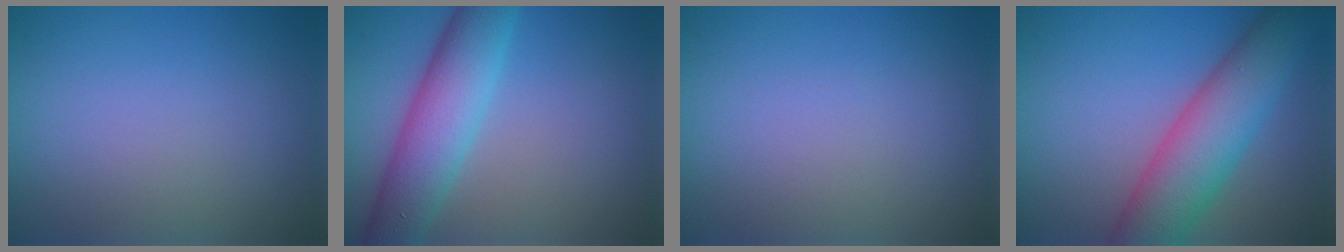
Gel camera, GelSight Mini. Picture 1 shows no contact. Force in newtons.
{"total": 6.5, "press": 6.5, "slide": 0.2}
{"total": 0.0}
{"total": 8.2, "press": 8.2, "slide": 0.3}